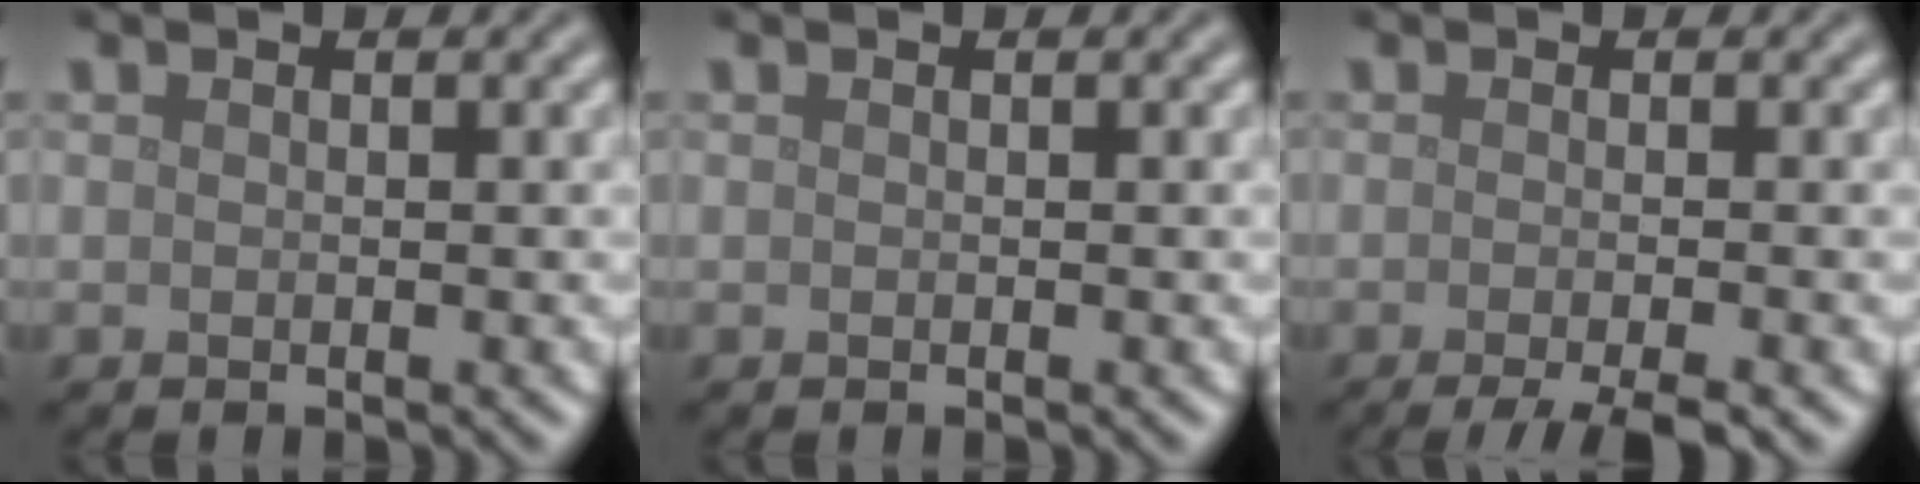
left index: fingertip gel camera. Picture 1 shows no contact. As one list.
[{"total": 0.0}, {"total": 4.5, "force": [-2.6, 1.0, 3.6], "torque": [-0.037, -0.003, -0.044]}]